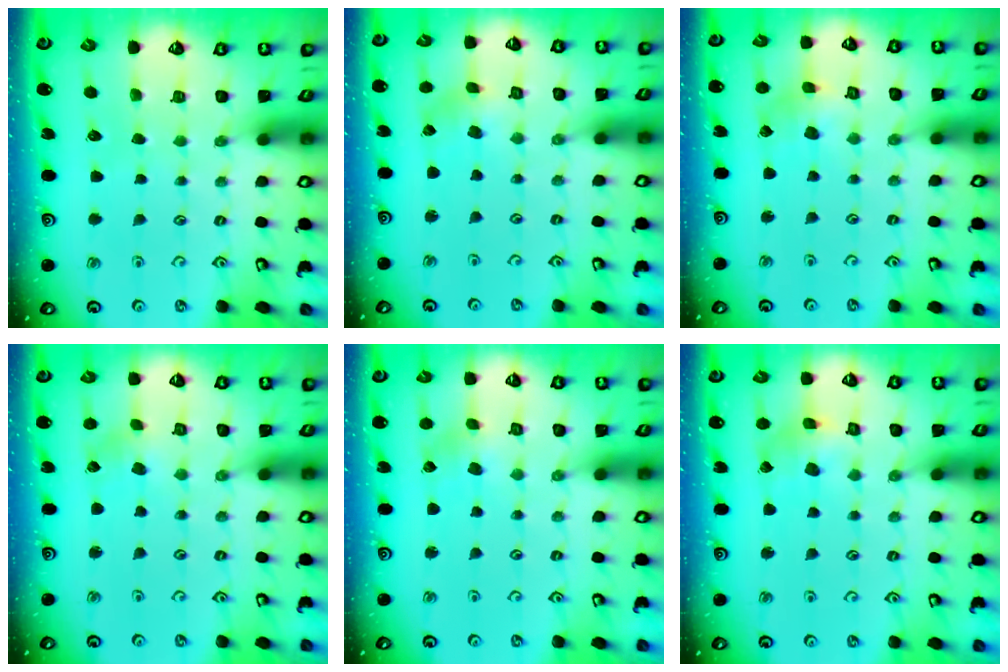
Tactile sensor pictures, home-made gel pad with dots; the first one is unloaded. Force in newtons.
{"total": 1.2, "press": 1.2, "slide": 0.2}
{"total": 2.5, "press": 2.5, "slide": 0.3}
{"total": 0.7, "press": 0.7, "slide": 0.0}
{"total": 1.3, "press": 1.3, "slide": 0.2}
{"total": 3.6, "press": 3.6, "slide": 0.5}